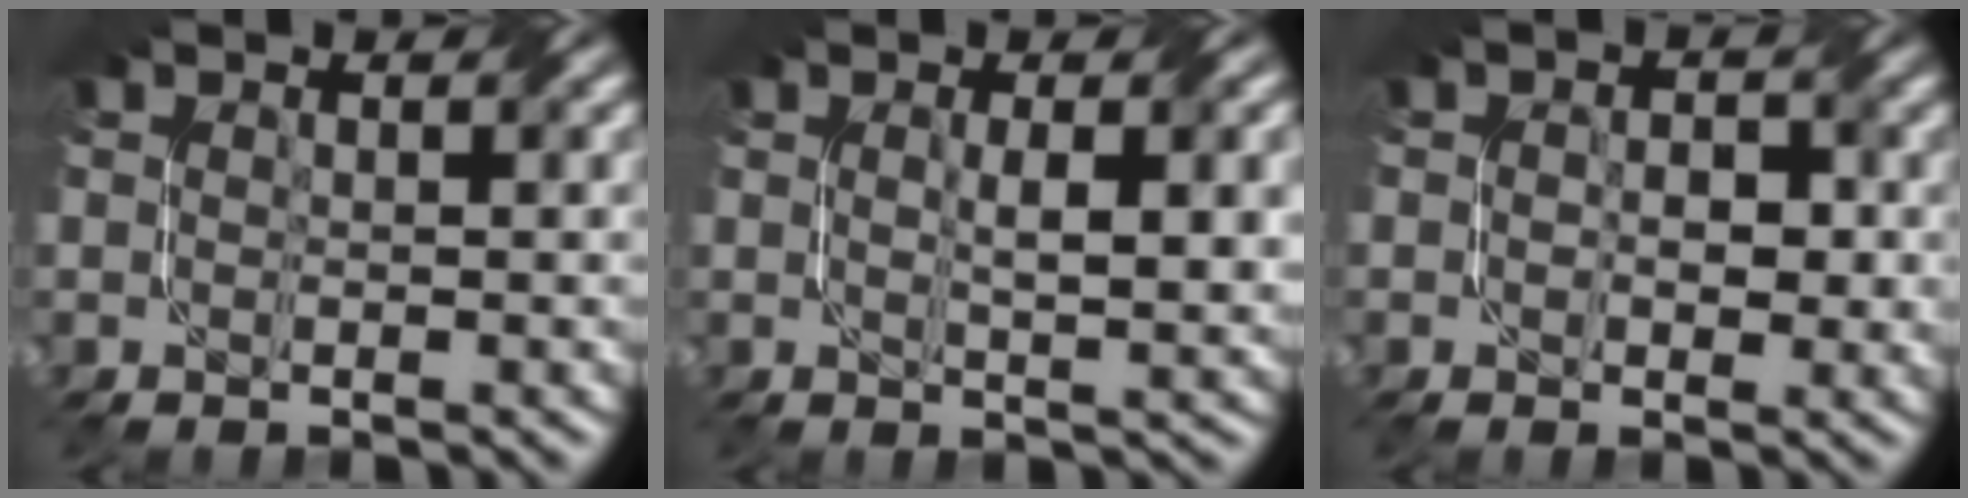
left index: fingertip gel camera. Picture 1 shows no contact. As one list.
[{"total": 3.8, "force": [0.6, 0.8, 3.7], "torque": [-0.063, 0.002, 0.014]}, {"total": 2.5, "force": [-0.1, 1.6, 2.0], "torque": [-0.025, 0.001, -0.004]}]